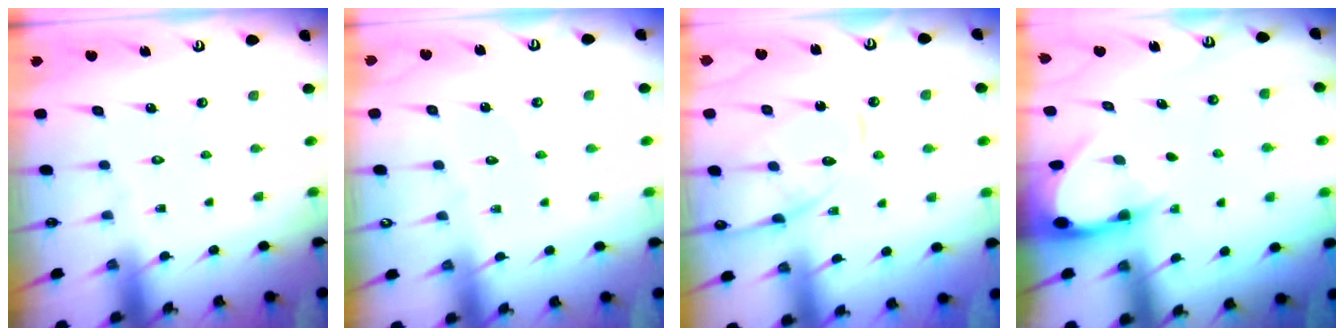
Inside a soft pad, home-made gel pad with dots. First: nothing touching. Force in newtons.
{"total": 2.1, "press": 2.1, "slide": 0.1}
{"total": 12.5, "press": 12.5, "slide": 1.1}
{"total": 3.7, "press": 3.7, "slide": 0.2}